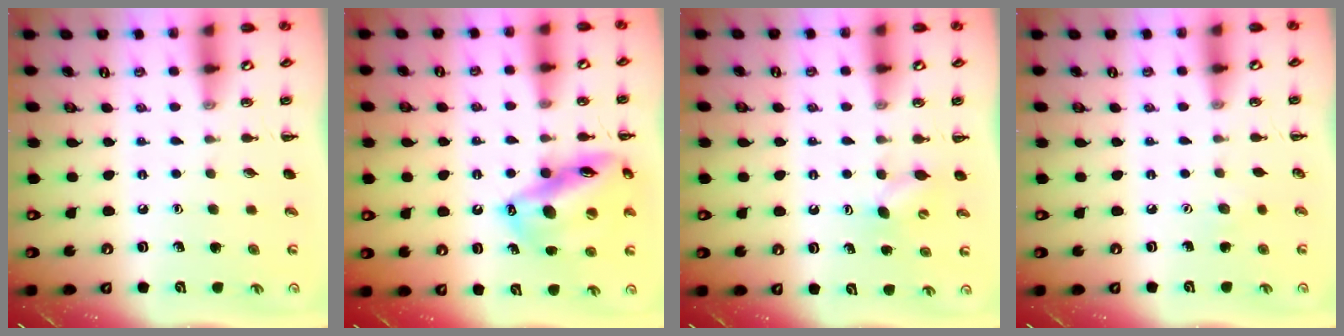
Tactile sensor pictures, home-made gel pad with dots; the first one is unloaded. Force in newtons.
{"total": 17.9, "press": 17.5, "slide": 4.1}
{"total": 4.5, "press": 4.3, "slide": 1.2}
{"total": 3.4, "press": 3.3, "slide": 0.8}